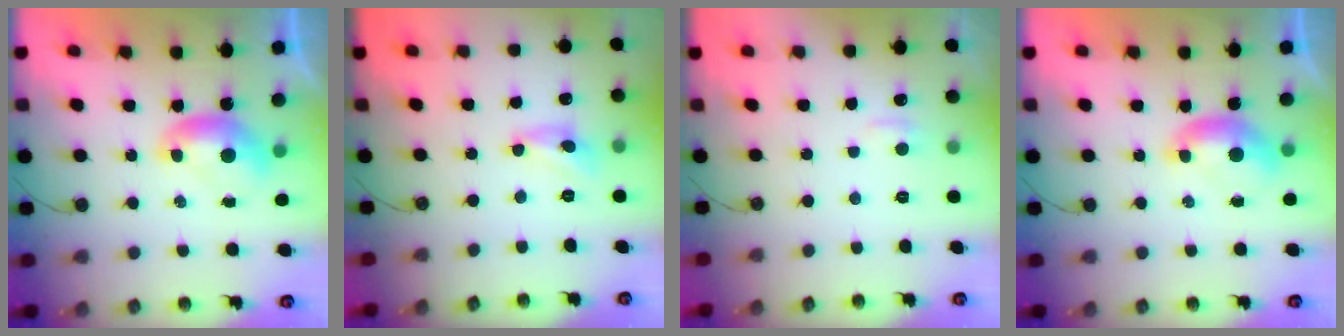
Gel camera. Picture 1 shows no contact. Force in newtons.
{"total": 2.5, "press": 2.5, "slide": 0.3}
{"total": 1.4, "press": 1.3, "slide": 0.7}
{"total": 0.6, "press": 0.3, "slide": 0.5}